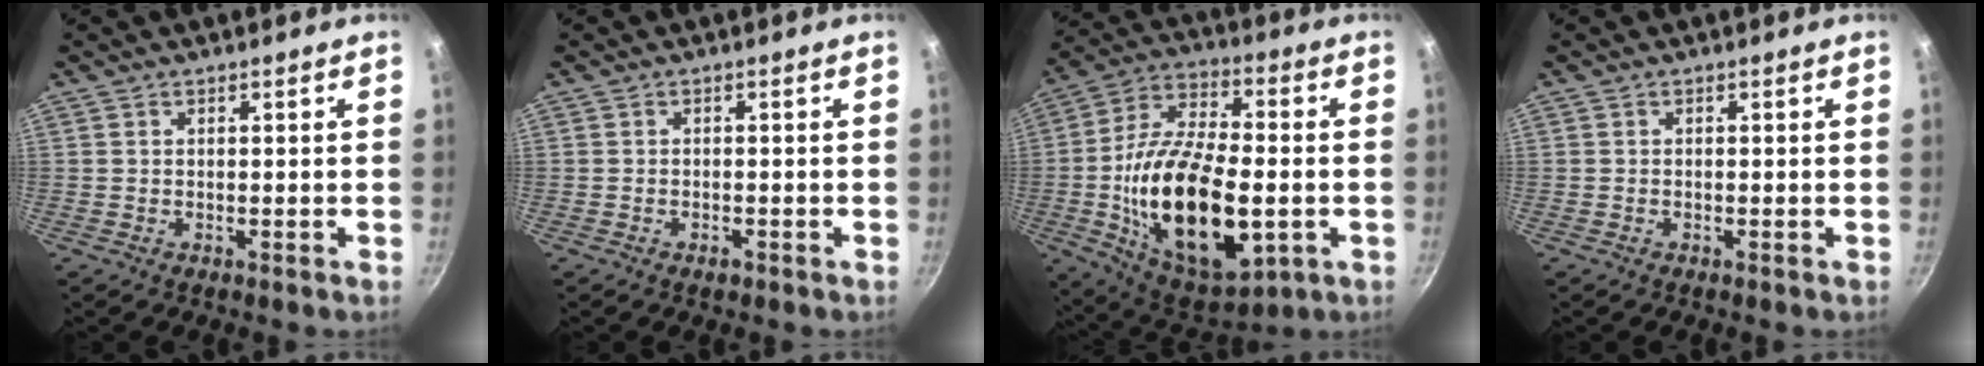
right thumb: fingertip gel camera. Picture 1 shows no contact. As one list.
[{"total": 1.3, "force": [-0.8, 0.7, 0.7], "torque": [-0.015, 0.005, -0.012]}, {"total": 26.8, "force": [-4.2, 13.6, 22.7], "torque": [-0.395, 0.018, -0.066]}, {"total": 0.0}]